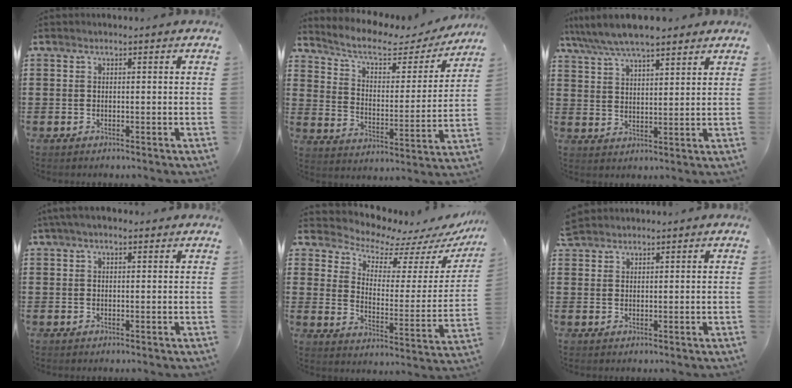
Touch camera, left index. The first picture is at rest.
{"total": 6.0, "force": [4.6, 2.3, 3.1], "torque": [-0.082, -0.022, 0.073]}
{"total": 6.6, "force": [5.8, 1.4, 2.9], "torque": [-0.075, -0.013, 0.104]}
{"total": 2.0, "force": [1.1, 0.8, 1.4], "torque": [-0.028, 0.007, 0.020]}
{"total": 6.3, "force": [5.9, 1.8, 1.2], "torque": [-0.045, -0.055, 0.098]}
{"total": 2.2, "force": [2.1, 0.7, 0.1], "torque": [-0.008, 0.003, 0.043]}